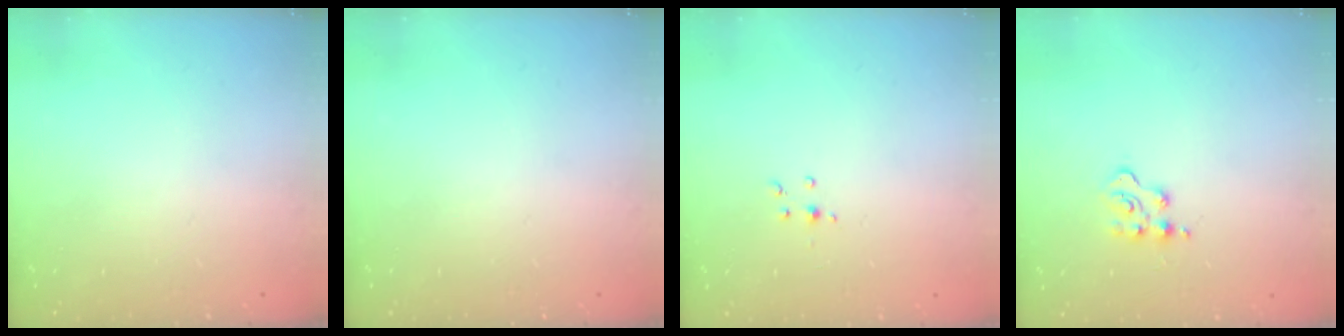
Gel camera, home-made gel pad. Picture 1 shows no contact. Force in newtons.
{"total": 0.0}
{"total": 3.6, "press": 3.5, "slide": 0.9}
{"total": 4.1, "press": 4.1, "slide": 0.4}